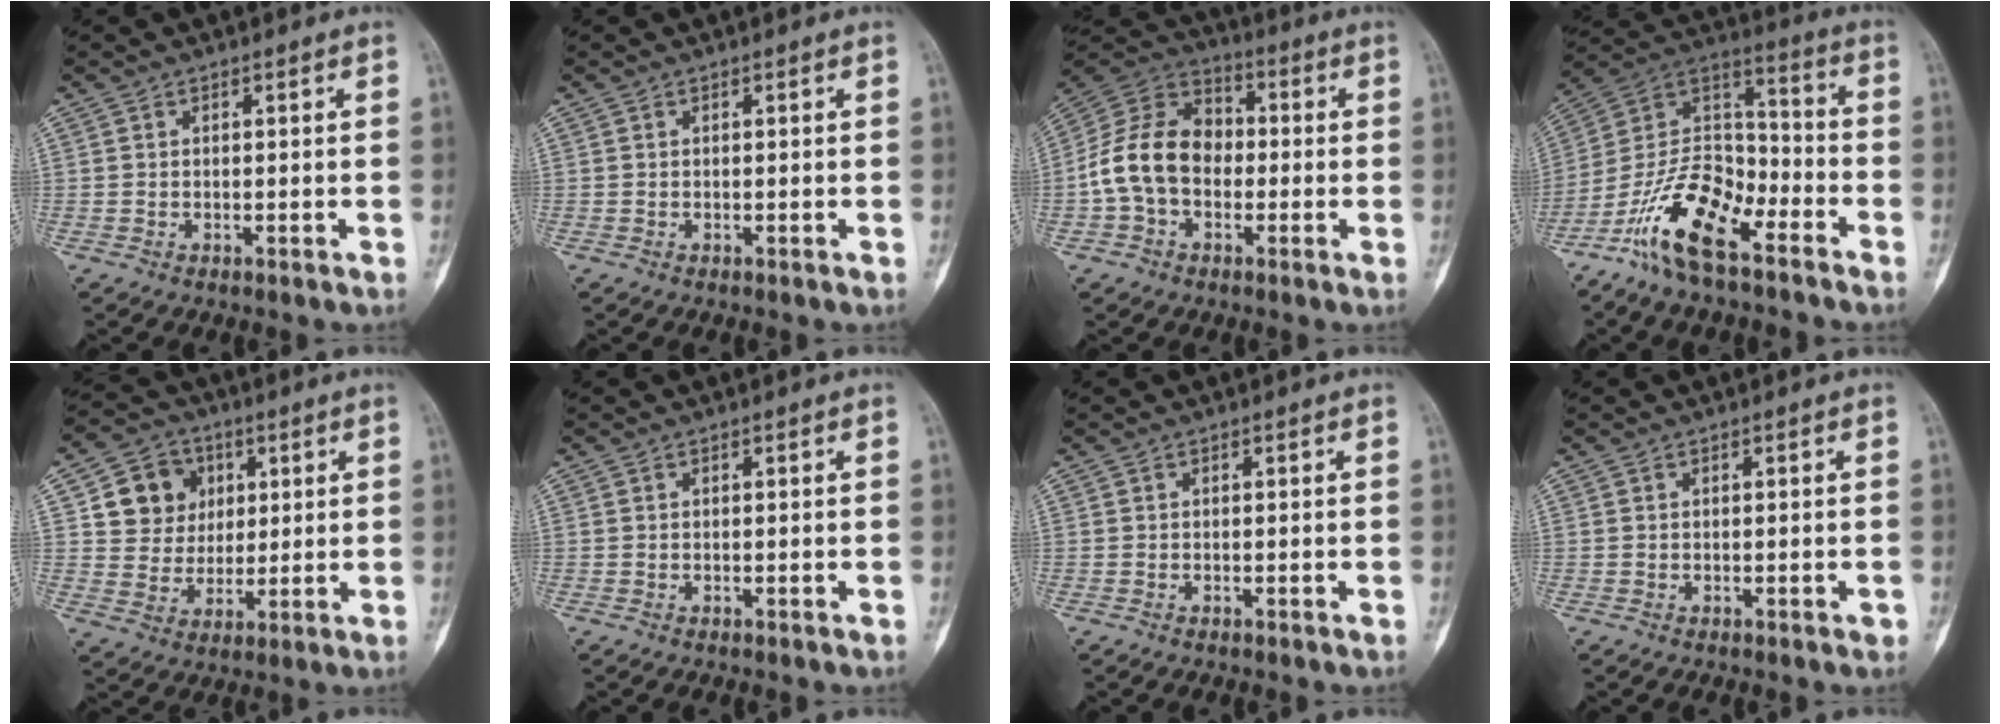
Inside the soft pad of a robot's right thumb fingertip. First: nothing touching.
{"total": 0.0}
{"total": 14.3, "force": [-1.9, 10.6, 9.5], "torque": [-0.164, 0.042, -0.045]}
{"total": 16.0, "force": [-9.9, 6.7, 10.7], "torque": [-0.188, 0.077, -0.193]}
{"total": 10.7, "force": [3.3, 9.6, 3.5], "torque": [-0.016, -0.006, 0.059]}
{"total": 0.0}
{"total": 0.0}
{"total": 0.7, "force": [-0.3, 0.3, 0.6], "torque": [-0.003, -0.001, -0.003]}